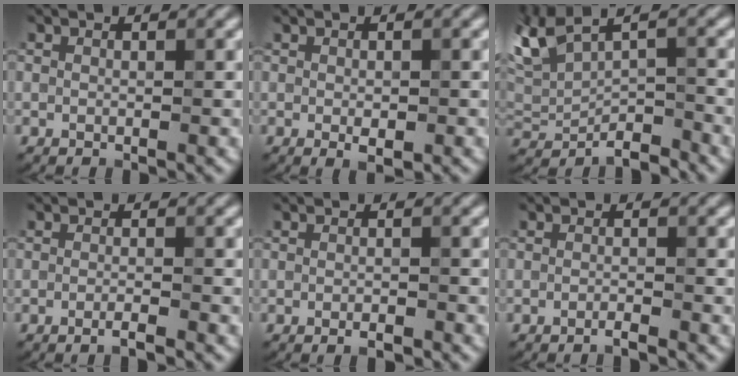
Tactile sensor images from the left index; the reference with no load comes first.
{"total": 1.6, "force": [-0.4, 0.7, 1.4], "torque": [-0.023, -0.006, 0.000]}
{"total": 4.2, "force": [0.0, 2.1, 3.7], "torque": [-0.069, -0.013, 0.003]}
{"total": 1.4, "force": [-0.8, 0.3, 1.1], "torque": [-0.013, -0.003, -0.021]}
{"total": 1.1, "force": [-0.7, 0.3, 0.8], "torque": [-0.013, -0.004, -0.012]}
{"total": 1.1, "force": [-0.8, 0.1, 0.7], "torque": [-0.007, 0.000, -0.019]}